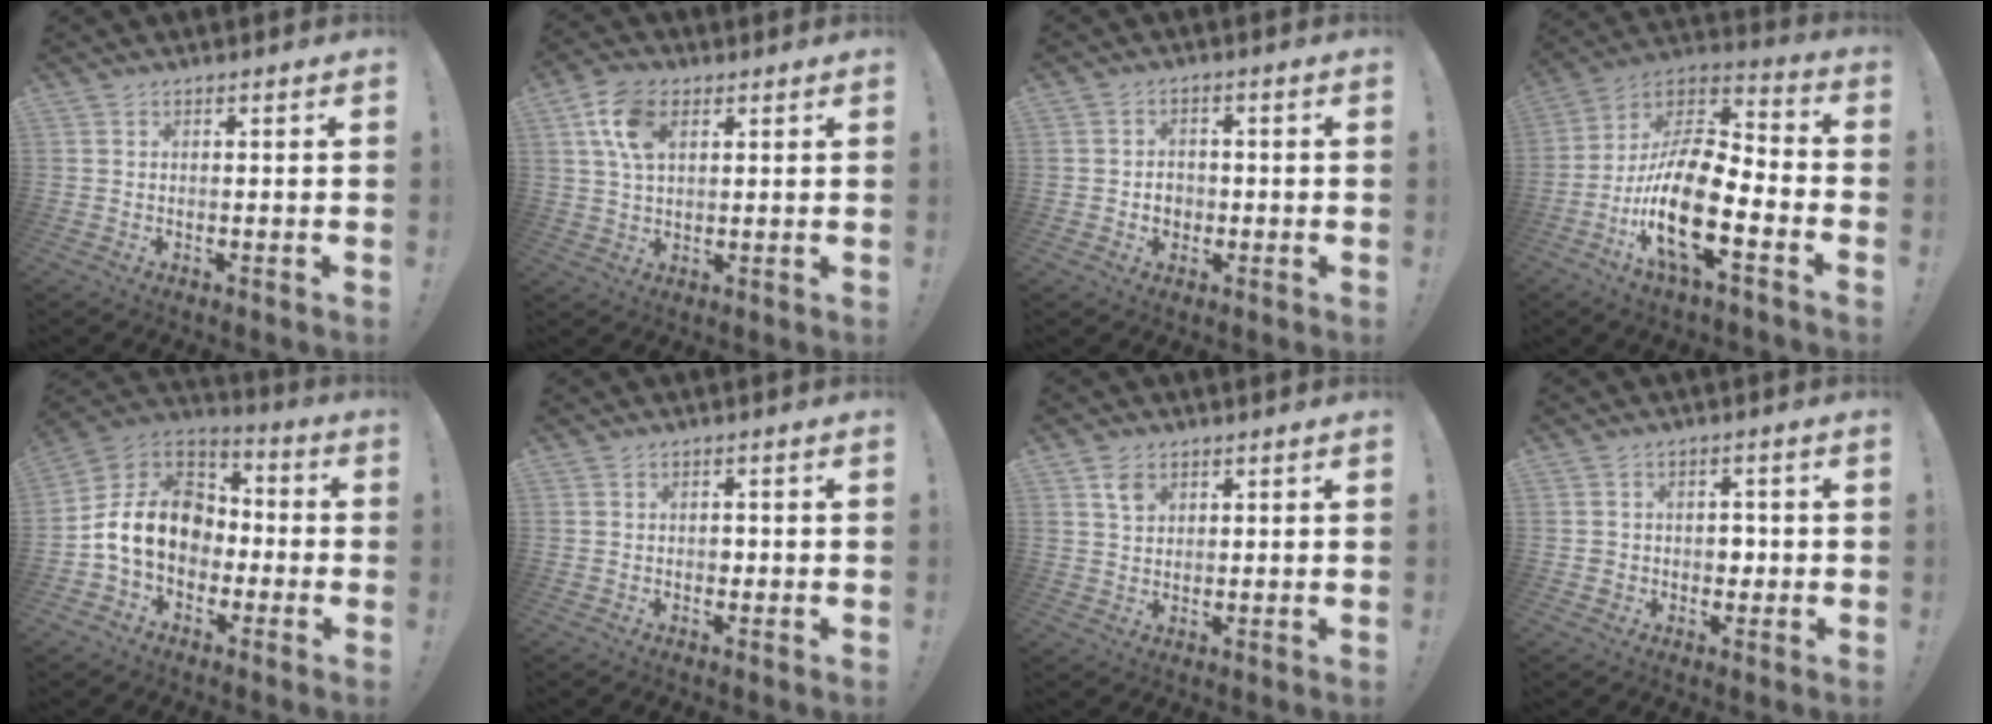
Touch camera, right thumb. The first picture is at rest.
{"total": 9.7, "force": [3.7, 5.7, 6.8], "torque": [-0.135, 0.001, 0.069]}
{"total": 3.7, "force": [-0.7, 3.3, 1.5], "torque": [-0.008, -0.004, -0.016]}
{"total": 20.9, "force": [-7.3, 8.3, 17.7], "torque": [-0.353, 0.028, -0.122]}
{"total": 16.6, "force": [-0.7, 12.7, 10.6], "torque": [-0.185, 0.028, -0.002]}
{"total": 1.0, "force": [-0.3, 0.9, 0.4], "torque": [0.000, 0.000, -0.007]}
{"total": 4.1, "force": [2.2, 3.0, 1.8], "torque": [-0.020, -0.008, 0.039]}
{"total": 4.2, "force": [0.0, 3.9, 1.4], "torque": [-0.011, -0.002, -0.003]}